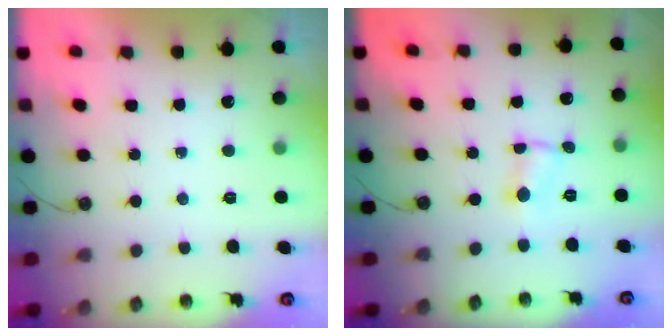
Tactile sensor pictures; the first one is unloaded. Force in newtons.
{"total": 1.9, "press": 1.9, "slide": 0.2}